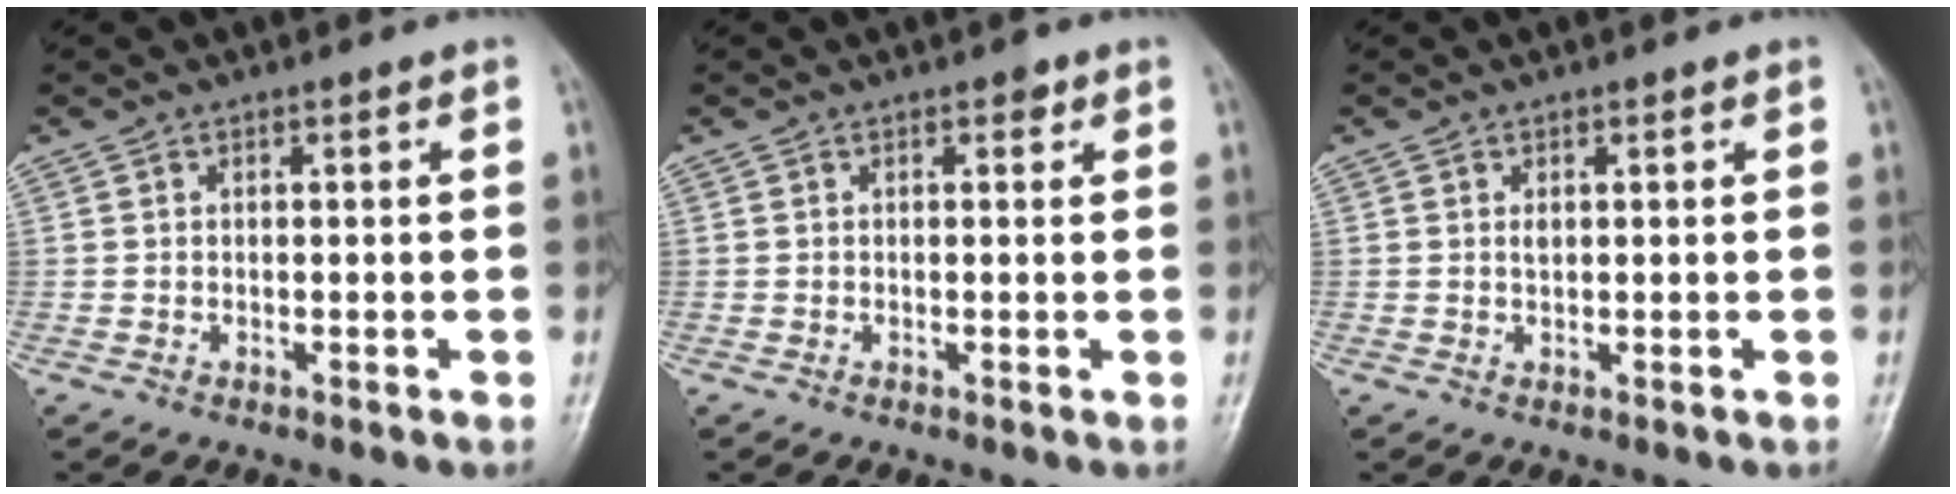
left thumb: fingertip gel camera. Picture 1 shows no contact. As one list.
[{"total": 1.2, "force": [0.6, 0.8, 0.7], "torque": [0.001, 0.000, 0.005]}, {"total": 1.1, "force": [0.4, 0.7, 0.7], "torque": [-0.009, -0.002, 0.007]}]